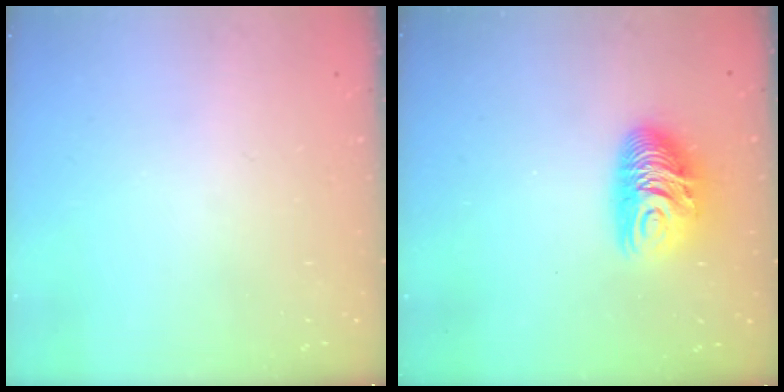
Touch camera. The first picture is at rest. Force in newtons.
{"total": 10.5, "press": 10.5, "slide": 0.8}